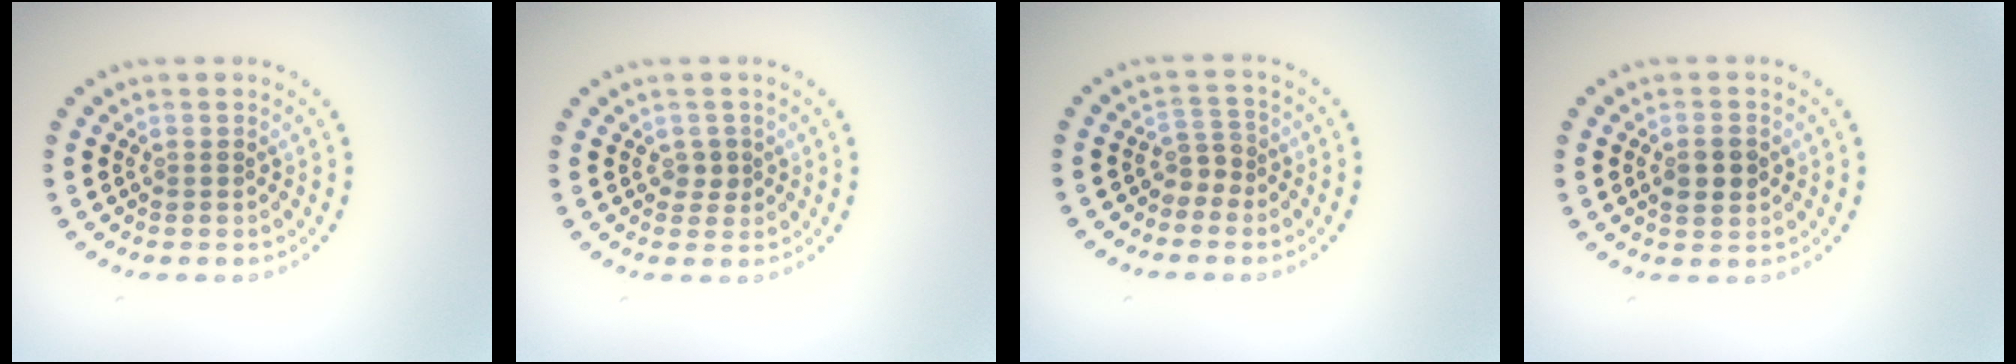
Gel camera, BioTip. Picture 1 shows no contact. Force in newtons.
{"total": 1.2, "press": 1.0, "slide": 0.6}
{"total": 1.9, "press": 1.4, "slide": 1.3}
{"total": 2.1, "press": 2.1, "slide": 0.1}